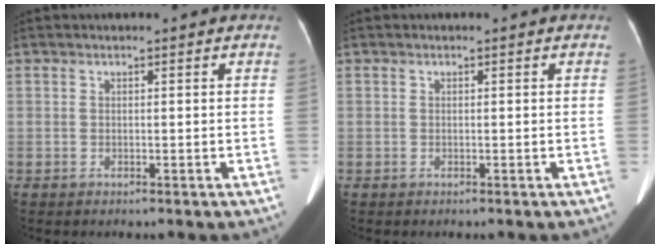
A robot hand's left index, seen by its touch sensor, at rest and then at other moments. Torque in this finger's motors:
{"motor_torque": [0.00, 0.14, 0.04, 0.01]}